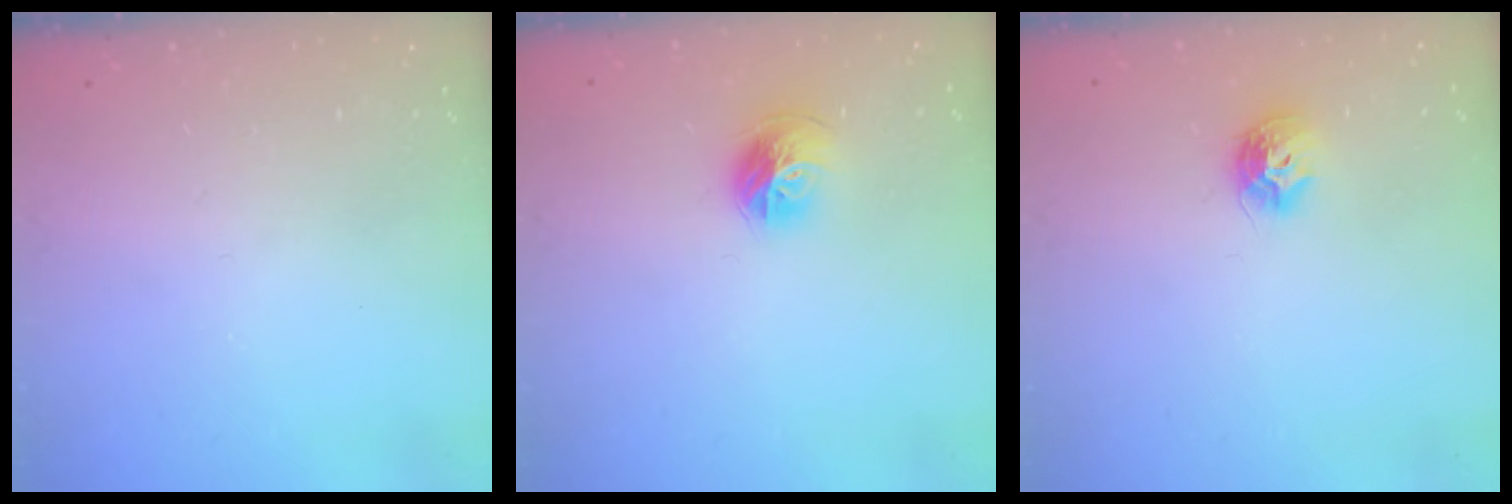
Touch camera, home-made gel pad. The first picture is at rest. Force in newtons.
{"total": 10.0, "press": 9.9, "slide": 1.2}
{"total": 8.6, "press": 8.5, "slide": 0.1}